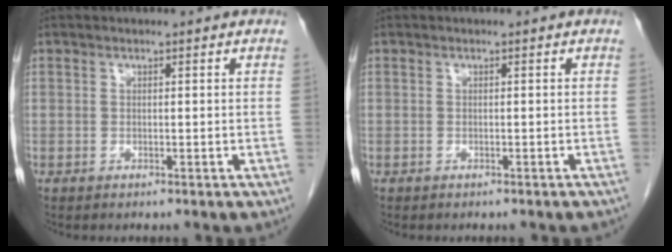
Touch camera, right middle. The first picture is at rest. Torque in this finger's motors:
{"motor_torque": [0.04, -0.04, -0.05, 0.00]}